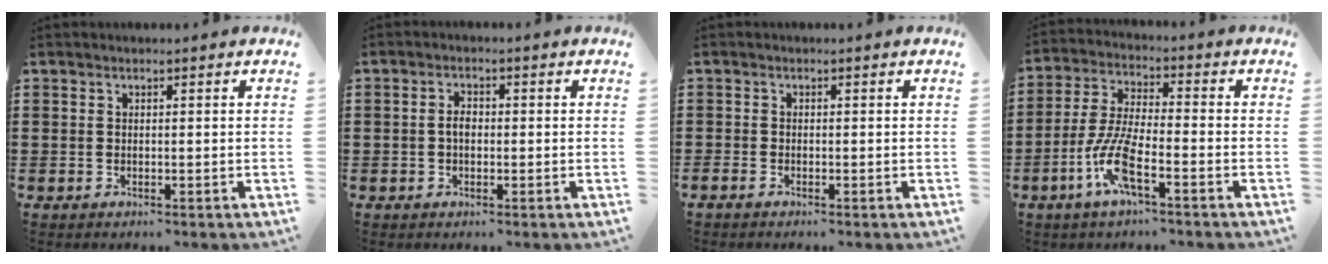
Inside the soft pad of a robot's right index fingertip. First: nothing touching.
{"total": 2.1, "force": [-0.2, 1.1, 1.8], "torque": [-0.034, 0.004, -0.005]}
{"total": 0.6, "force": [-0.6, 0.2, 0.2], "torque": [-0.005, -0.002, -0.010]}
{"total": 8.7, "force": [-4.2, 2.0, 7.3], "torque": [-0.174, -0.012, -0.083]}